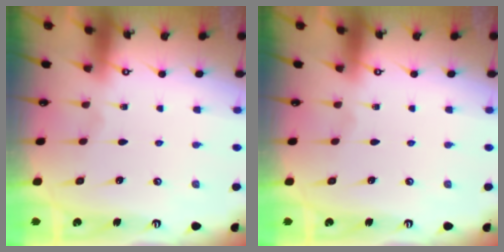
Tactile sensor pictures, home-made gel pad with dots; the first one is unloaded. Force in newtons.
{"total": 0.0}